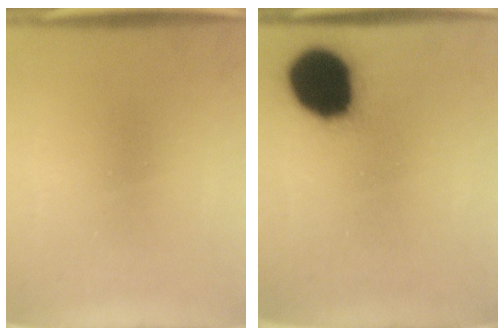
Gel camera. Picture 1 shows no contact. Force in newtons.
{"total": 19.4}